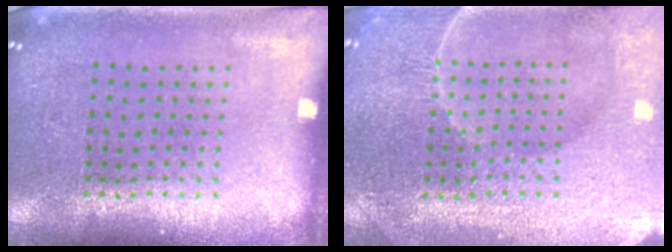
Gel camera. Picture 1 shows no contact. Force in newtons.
{"total": 4.3, "press": 4.1, "slide": 1.3}